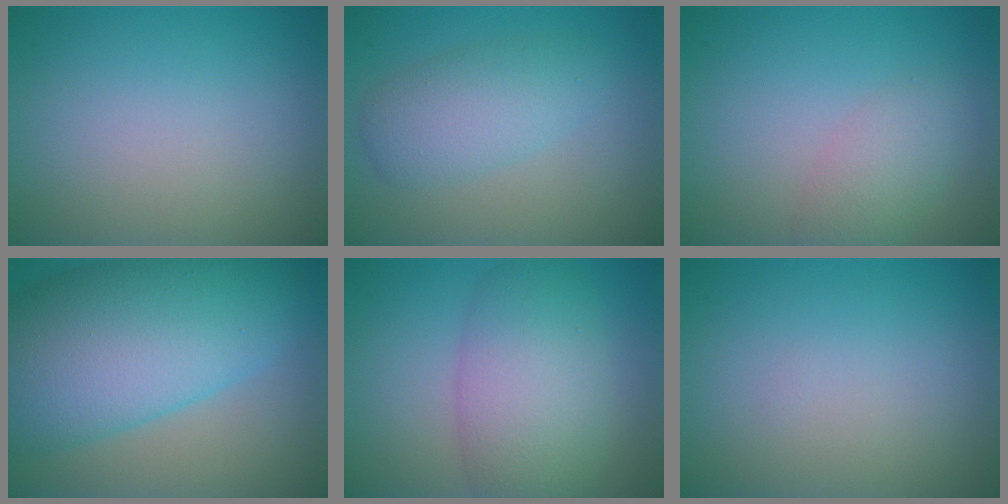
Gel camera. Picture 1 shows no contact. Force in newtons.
{"total": 3.8, "press": 3.8, "slide": 0.0}
{"total": 2.6, "press": 2.6, "slide": 0.1}
{"total": 13.3, "press": 13.3, "slide": 0.3}
{"total": 7.0, "press": 7.0, "slide": 0.5}
{"total": 0.0}